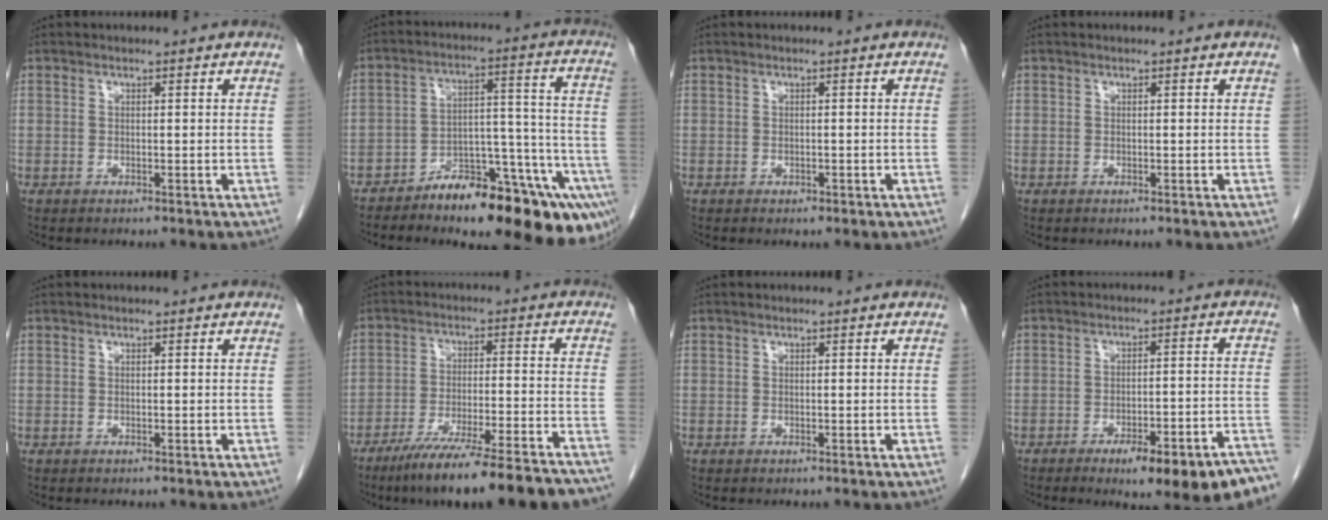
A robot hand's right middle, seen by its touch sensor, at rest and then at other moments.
{"total": 19.6, "force": [-14.5, 4.9, 12.3], "torque": [-0.086, 0.049, -0.210]}
{"total": 0.7, "force": [-0.3, 0.4, 0.4], "torque": [-0.005, 0.001, 0.000]}
{"total": 0.0}
{"total": 0.0}
{"total": 19.4, "force": [-16.0, 0.9, 10.9], "torque": [-0.125, -0.020, -0.239]}
{"total": 0.0}
{"total": 14.9, "force": [-10.5, 2.8, 10.2], "torque": [-0.071, 0.027, -0.141]}